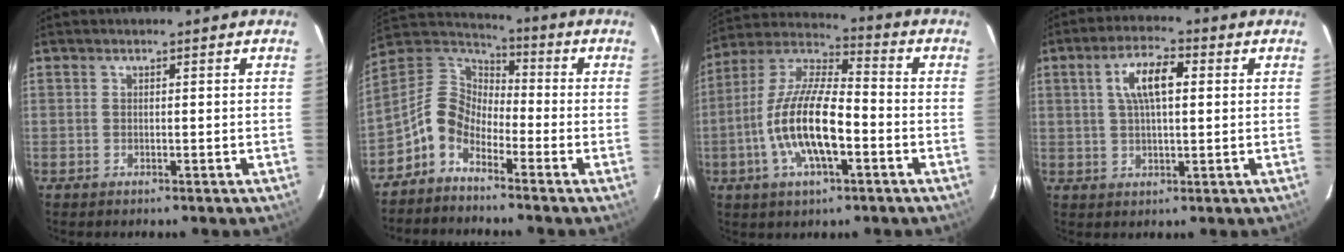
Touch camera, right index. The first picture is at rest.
{"total": 9.3, "force": [-5.2, 5.9, 5.0], "torque": [-0.108, 0.030, -0.122]}
{"total": 15.7, "force": [-4.5, 5.2, 14.1], "torque": [-0.284, -0.003, -0.088]}
{"total": 7.6, "force": [1.9, 2.8, 6.8], "torque": [-0.127, 0.016, 0.034]}